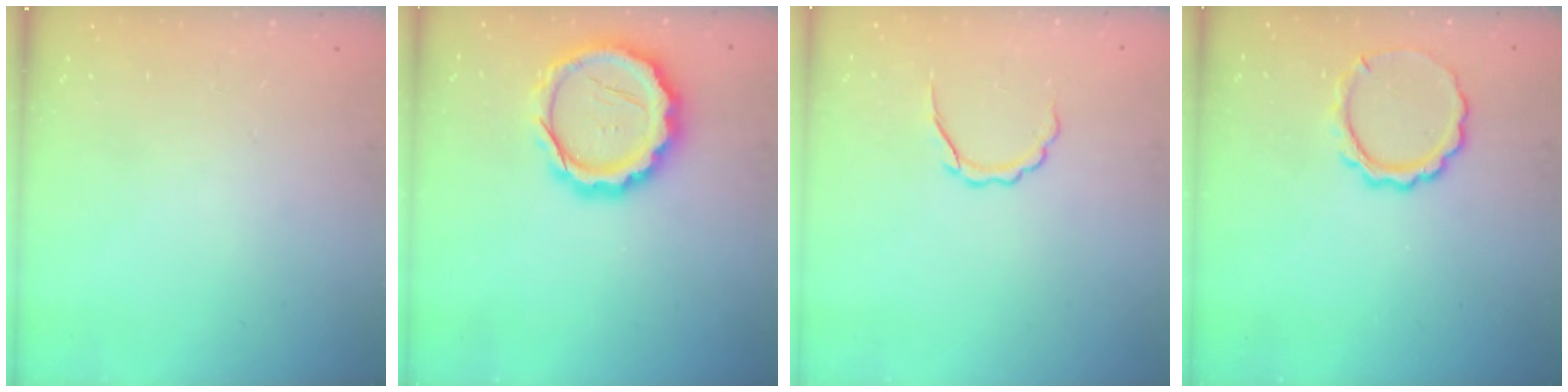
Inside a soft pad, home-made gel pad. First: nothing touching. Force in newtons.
{"total": 16.0, "press": 15.7, "slide": 3.1}
{"total": 4.2, "press": 4.1, "slide": 0.7}
{"total": 8.1, "press": 8.0, "slide": 0.6}